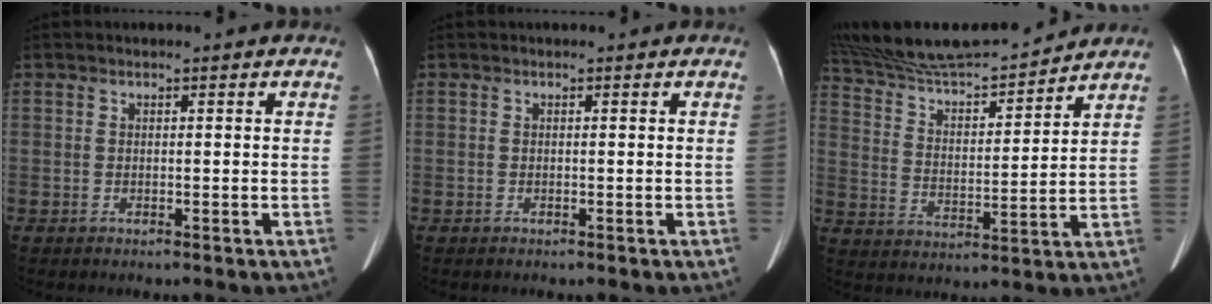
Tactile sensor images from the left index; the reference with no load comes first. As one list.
[{"total": 0.0}, {"total": 17.3, "force": [16.3, 1.3, 5.6], "torque": [-0.109, 0.010, 0.281]}]